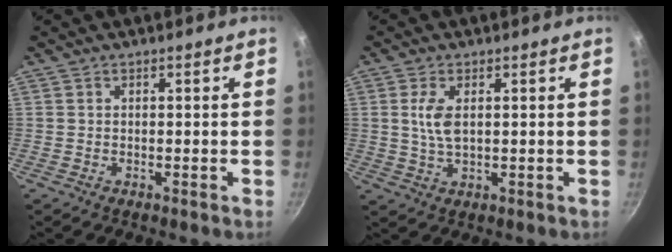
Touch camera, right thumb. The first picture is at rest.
{"total": 5.0, "force": [1.0, 2.4, 4.3], "torque": [-0.087, -0.004, 0.021]}